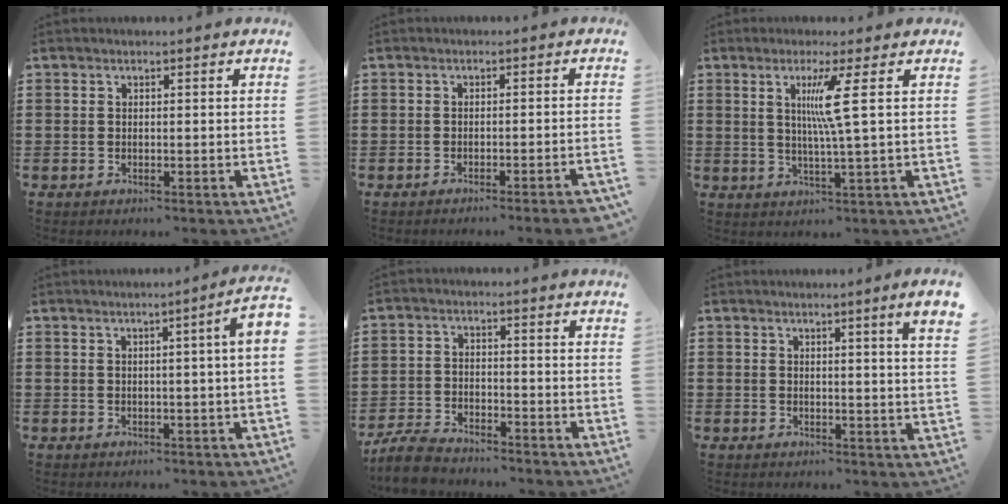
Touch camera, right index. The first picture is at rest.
{"total": 2.1, "force": [-1.7, -0.4, 1.2], "torque": [-0.019, -0.001, -0.033]}
{"total": 6.2, "force": [1.5, -1.1, 5.9], "torque": [-0.118, -0.009, 0.018]}
{"total": 2.8, "force": [0.0, -0.4, 2.8], "torque": [-0.046, -0.005, -0.004]}
{"total": 5.2, "force": [-4.9, 1.0, 1.4], "torque": [-0.045, 0.001, -0.103]}
{"total": 3.0, "force": [1.8, -0.9, 2.2], "torque": [-0.042, -0.006, 0.030]}